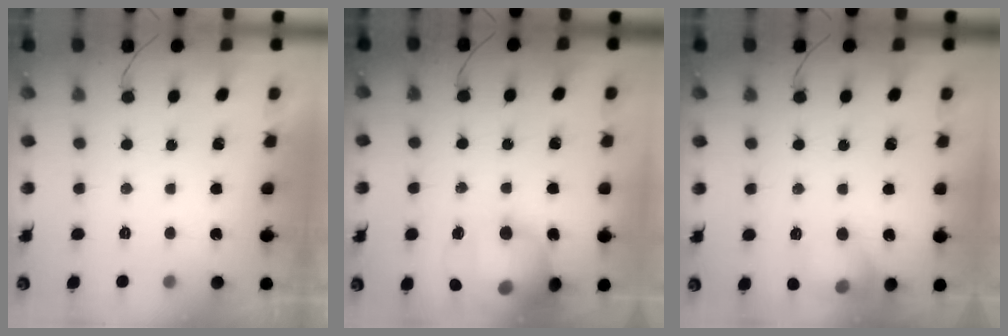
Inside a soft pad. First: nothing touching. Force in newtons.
{"total": 19.9, "press": 19.8, "slide": 2.1}
{"total": 11.2, "press": 11.2, "slide": 0.8}